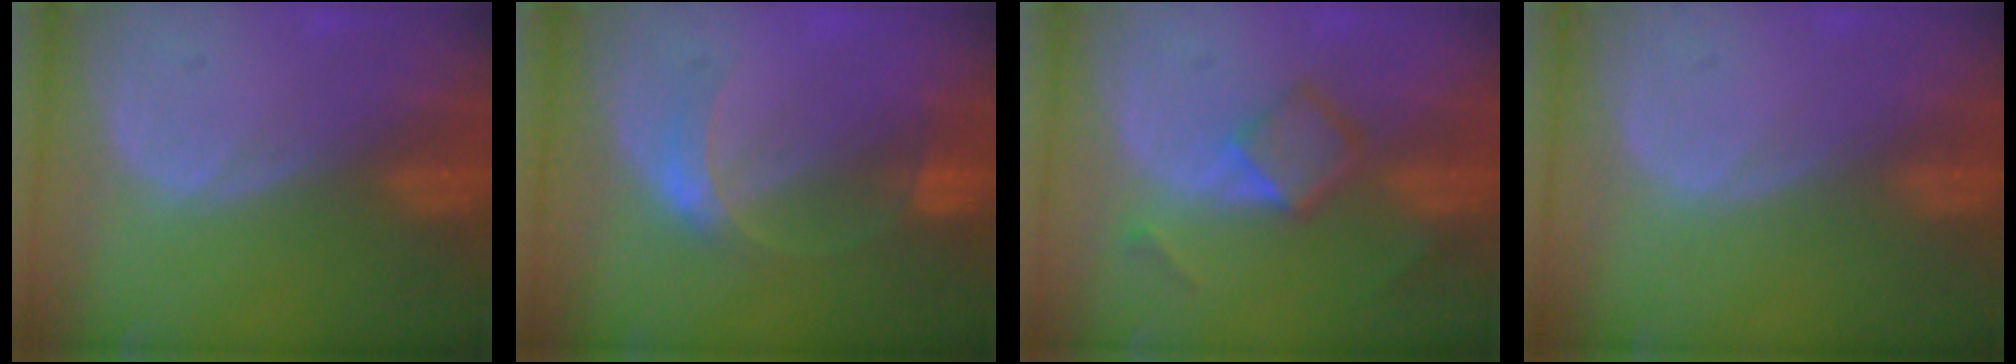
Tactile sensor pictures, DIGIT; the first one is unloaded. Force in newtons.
{"total": 3.7, "press": 3.6, "slide": 0.3}
{"total": 5.1, "press": 4.8, "slide": 1.9}
{"total": 0.0}